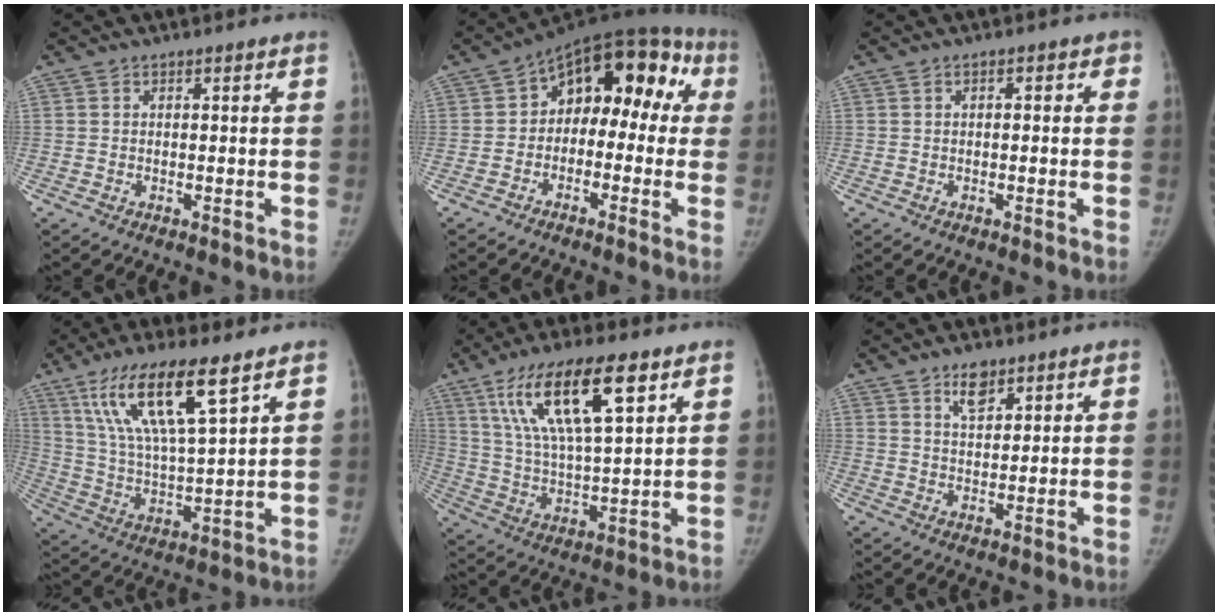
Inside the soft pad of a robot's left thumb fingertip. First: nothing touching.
{"total": 15.8, "force": [1.1, 10.3, 12.0], "torque": [-0.095, 0.061, -0.002]}
{"total": 2.0, "force": [0.3, 1.2, 1.5], "torque": [-0.005, 0.009, -0.005]}
{"total": 17.1, "force": [9.6, 3.8, 13.7], "torque": [-0.255, -0.034, 0.187]}
{"total": 18.2, "force": [9.1, 5.4, 14.8], "torque": [-0.260, -0.023, 0.170]}
{"total": 5.0, "force": [3.3, 2.5, 2.8], "torque": [-0.029, -0.023, 0.056]}